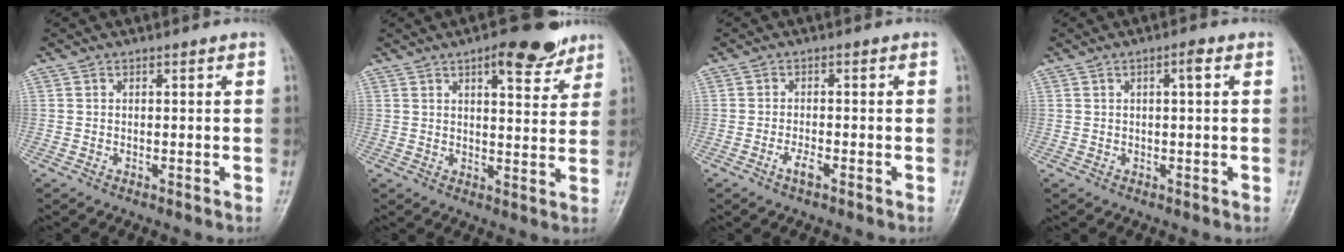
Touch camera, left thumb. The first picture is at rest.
{"total": 9.1, "force": [6.0, 3.1, 6.2], "torque": [-0.063, -0.032, 0.081]}
{"total": 2.3, "force": [-1.3, 0.7, 1.8], "torque": [-0.035, 0.006, -0.025]}
{"total": 2.1, "force": [0.6, 0.4, 1.9], "torque": [-0.035, 0.005, 0.010]}